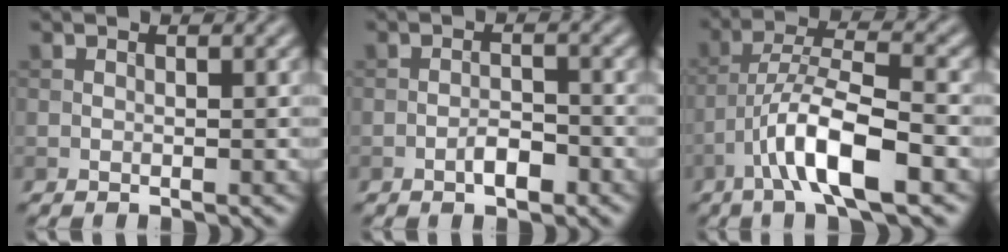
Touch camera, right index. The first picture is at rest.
{"total": 2.2, "force": [-1.2, 0.8, 1.6], "torque": [-0.024, 0.004, -0.022]}
{"total": 7.8, "force": [-3.8, 1.9, 6.6], "torque": [-0.117, 0.012, -0.072]}